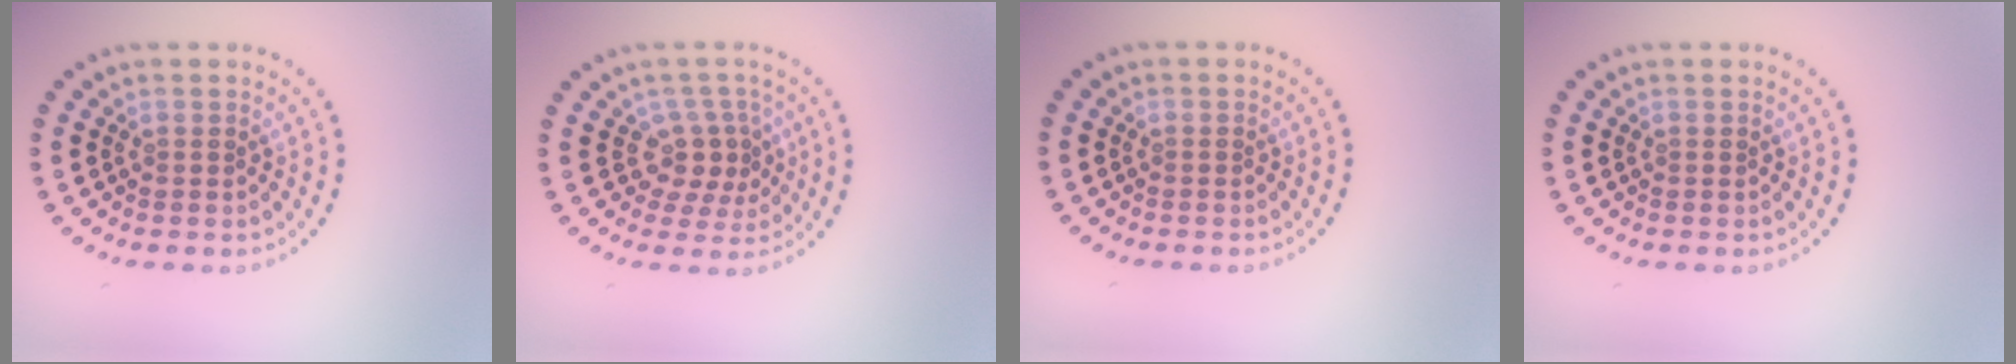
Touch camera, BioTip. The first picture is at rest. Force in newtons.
{"total": 2.9, "press": 2.3, "slide": 1.8}
{"total": 0.0}
{"total": 0.0}